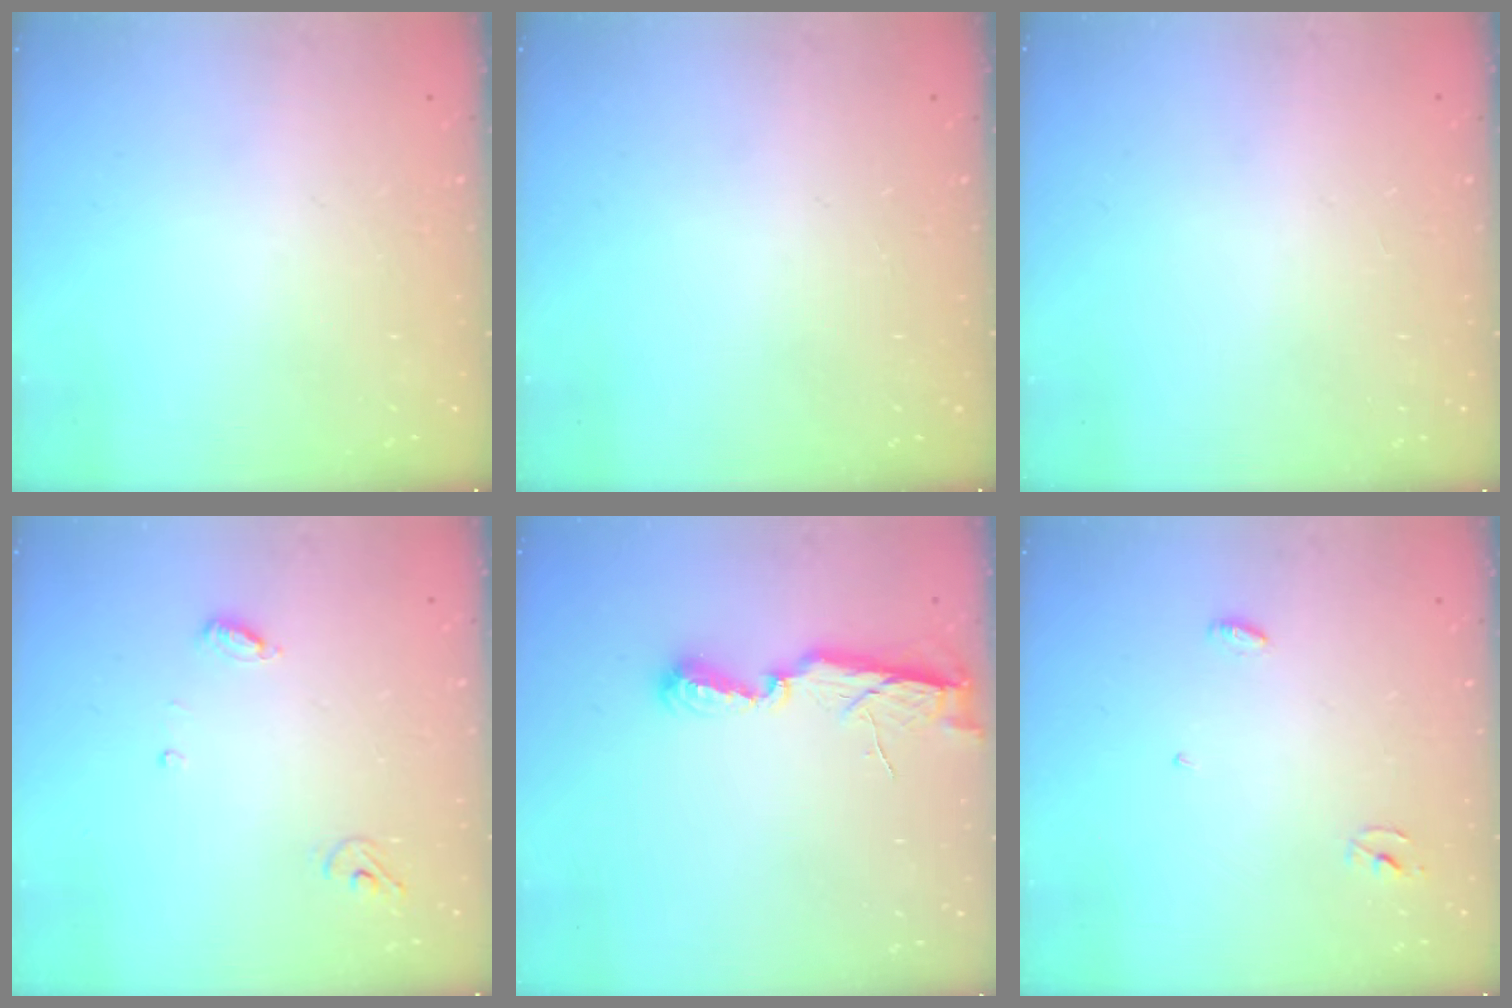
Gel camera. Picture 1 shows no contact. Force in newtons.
{"total": 0.0}
{"total": 1.0, "press": 0.8, "slide": 0.6}
{"total": 5.0, "press": 5.0, "slide": 0.4}
{"total": 7.0, "press": 7.0, "slide": 0.5}
{"total": 3.3, "press": 3.3, "slide": 0.3}